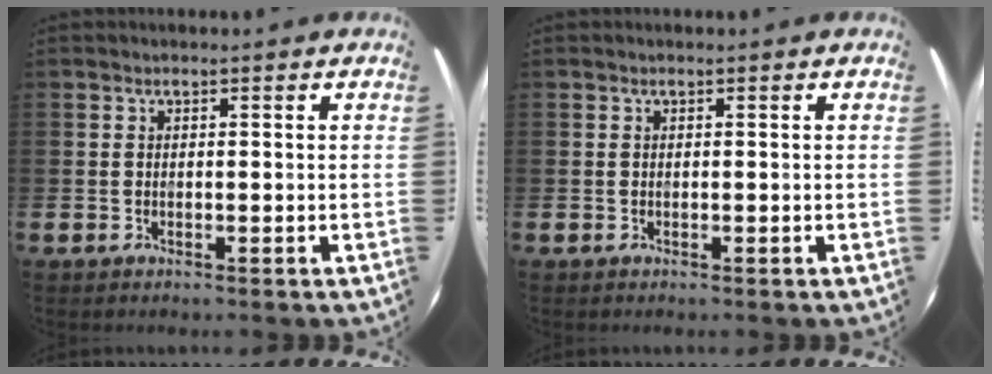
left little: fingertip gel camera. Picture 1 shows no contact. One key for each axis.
{"total": 0.0}